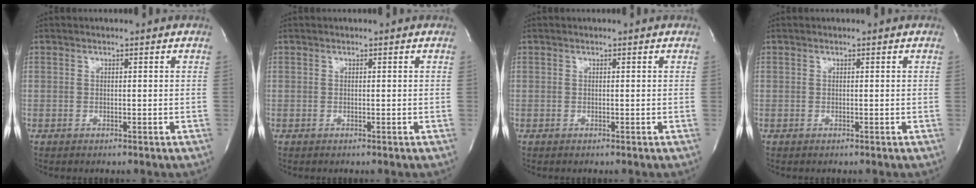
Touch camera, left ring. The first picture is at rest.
{"total": 0.0}
{"total": 0.0}
{"total": 0.0}